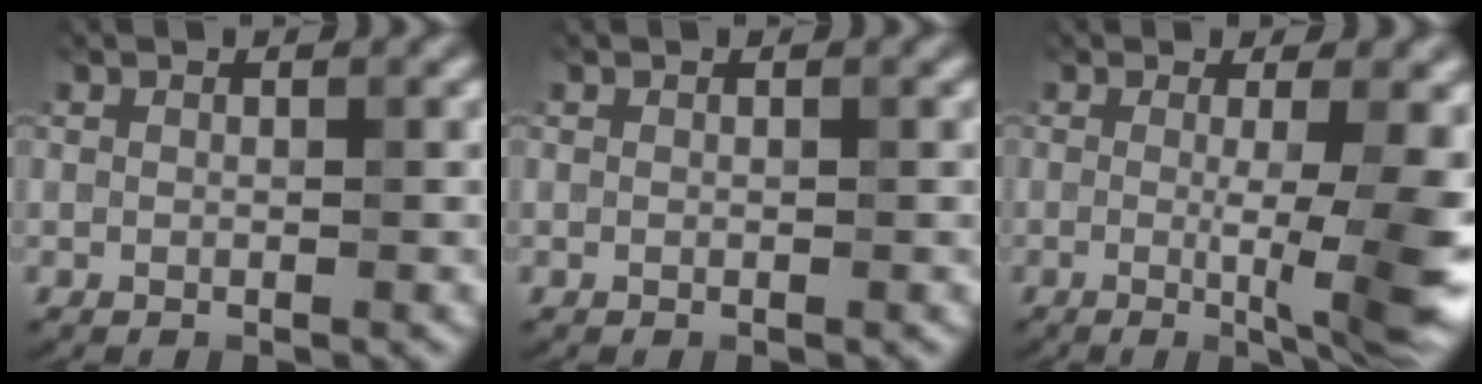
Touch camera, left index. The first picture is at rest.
{"total": 0.0}
{"total": 8.5, "force": [-0.8, 2.0, 8.2], "torque": [-0.095, -0.013, -0.009]}